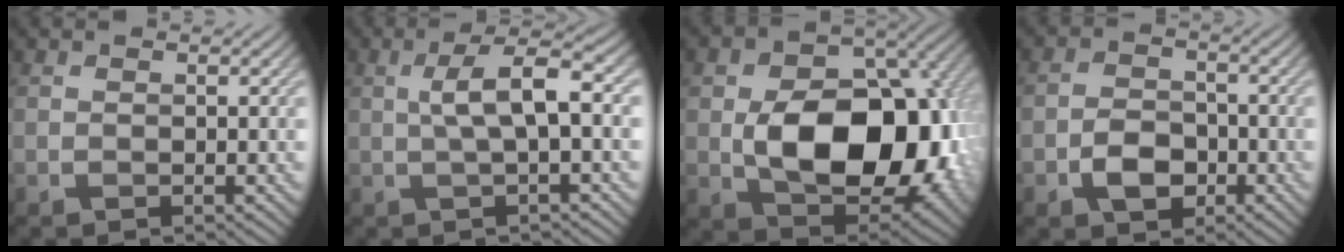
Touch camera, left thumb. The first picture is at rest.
{"total": 5.3, "force": [0.5, 1.1, 5.1], "torque": [-0.095, 0.015, 0.007]}
{"total": 15.6, "force": [-1.5, 10.5, 11.5], "torque": [-0.168, -0.017, -0.015]}
{"total": 4.4, "force": [-2.0, 3.1, 2.5], "torque": [-0.048, 0.001, -0.043]}